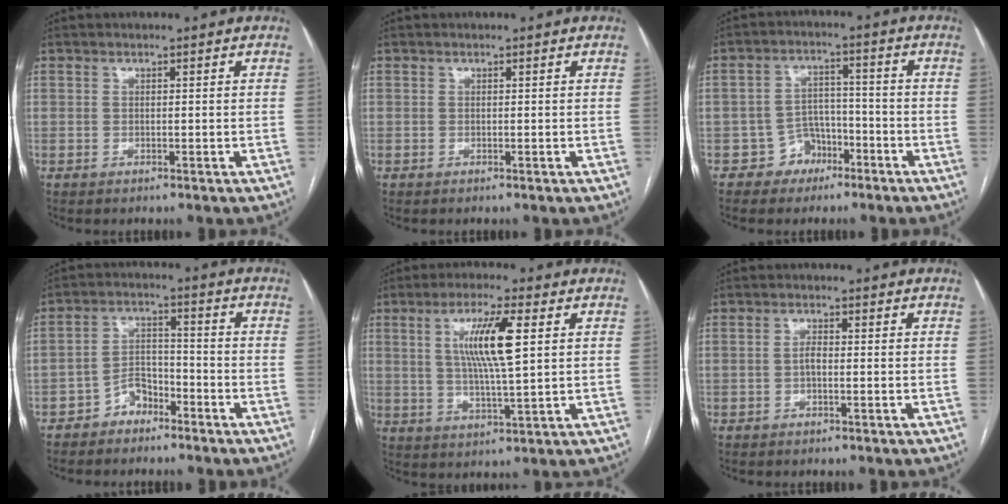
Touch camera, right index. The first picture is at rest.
{"total": 0.0}
{"total": 5.2, "force": [-3.1, 4.1, 0.7], "torque": [-0.003, 0.018, -0.045]}
{"total": 5.0, "force": [-3.5, 2.9, 2.1], "torque": [-0.033, 0.016, -0.064]}
{"total": 9.7, "force": [2.5, 0.8, 9.3], "torque": [-0.177, 0.001, 0.045]}
{"total": 1.6, "force": [-0.4, 0.5, 1.5], "torque": [-0.028, 0.003, -0.008]}